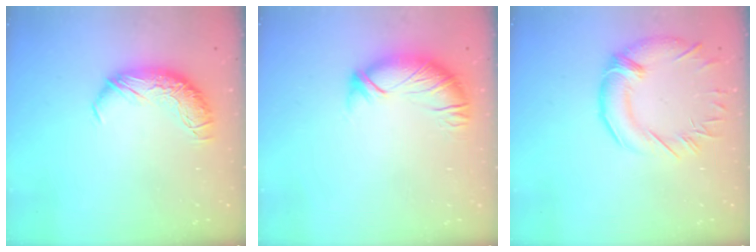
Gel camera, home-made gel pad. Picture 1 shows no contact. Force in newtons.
{"total": 2.3, "press": 1.8, "slide": 1.4}
{"total": 4.0, "press": 3.2, "slide": 2.5}